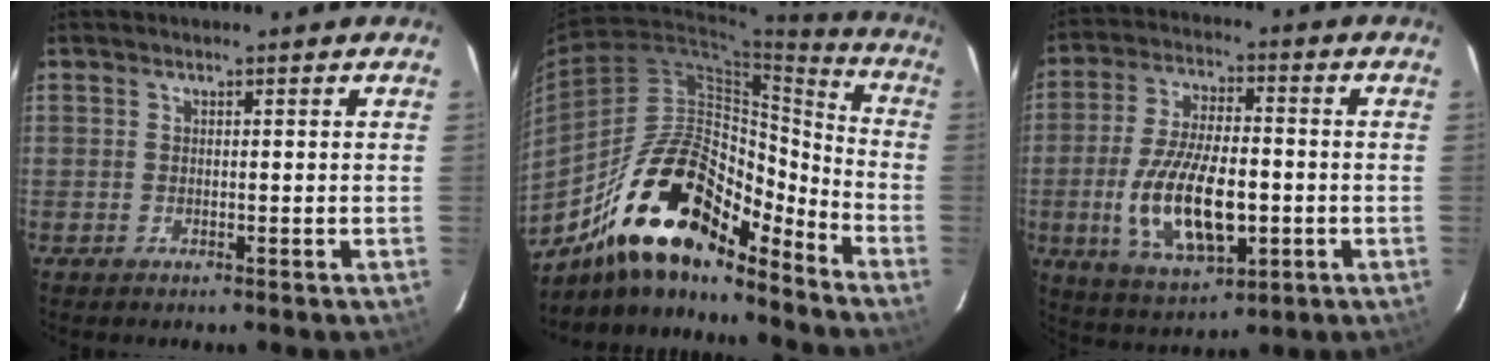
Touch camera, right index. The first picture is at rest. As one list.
[{"total": 21.1, "force": [-15.5, 7.1, 12.5], "torque": [-0.210, 0.009, -0.278]}, {"total": 16.1, "force": [-3.4, 7.0, 14.1], "torque": [-0.284, -0.011, -0.052]}]